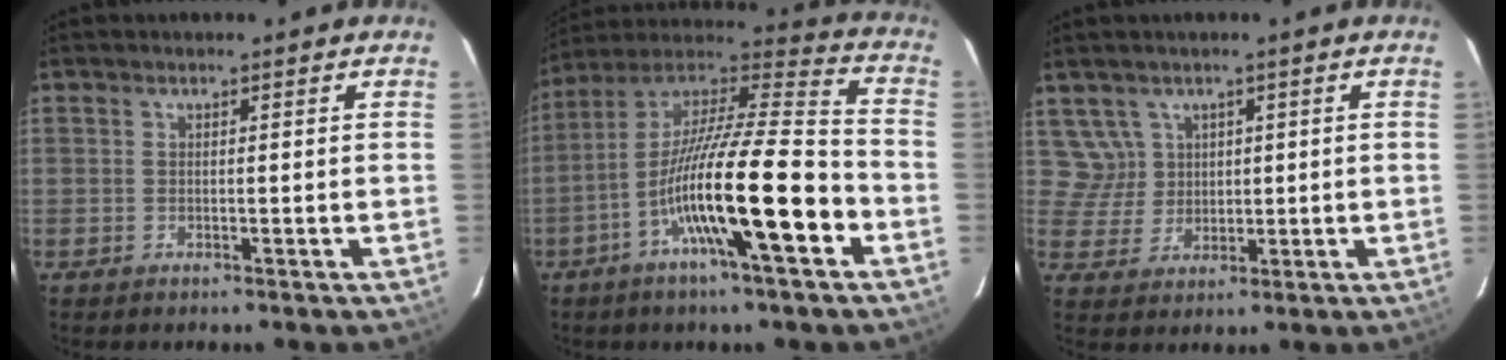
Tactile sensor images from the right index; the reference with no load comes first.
{"total": 19.9, "force": [-7.1, 1.6, 18.6], "torque": [-0.333, -0.003, -0.127]}
{"total": 5.0, "force": [2.1, 4.5, -0.3], "torque": [0.007, 0.013, 0.050]}